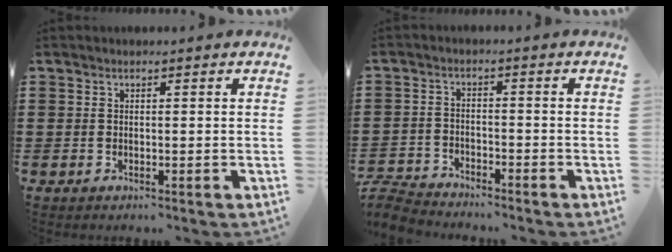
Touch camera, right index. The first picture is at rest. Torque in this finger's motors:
{"motor_torque": [-2.14, 0.00, -1.05, -0.21]}